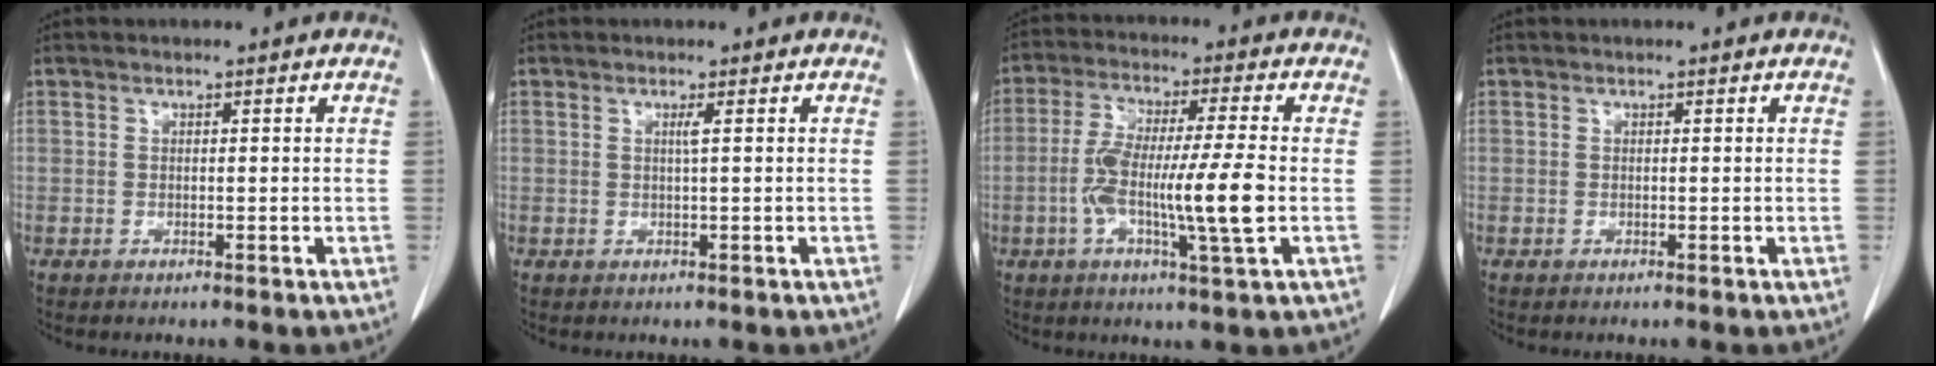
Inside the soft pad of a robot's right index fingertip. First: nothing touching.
{"total": 0.9, "force": [0.2, -0.3, 0.8], "torque": [-0.020, -0.002, 0.005]}
{"total": 12.0, "force": [-2.0, 0.2, 11.8], "torque": [-0.221, -0.002, -0.041]}
{"total": 0.0}